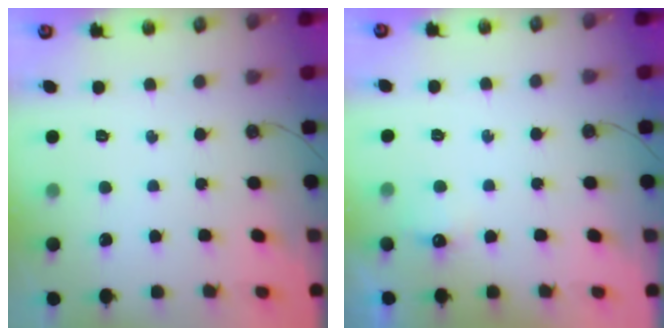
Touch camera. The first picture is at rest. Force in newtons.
{"total": 4.3, "press": 4.3, "slide": 0.7}